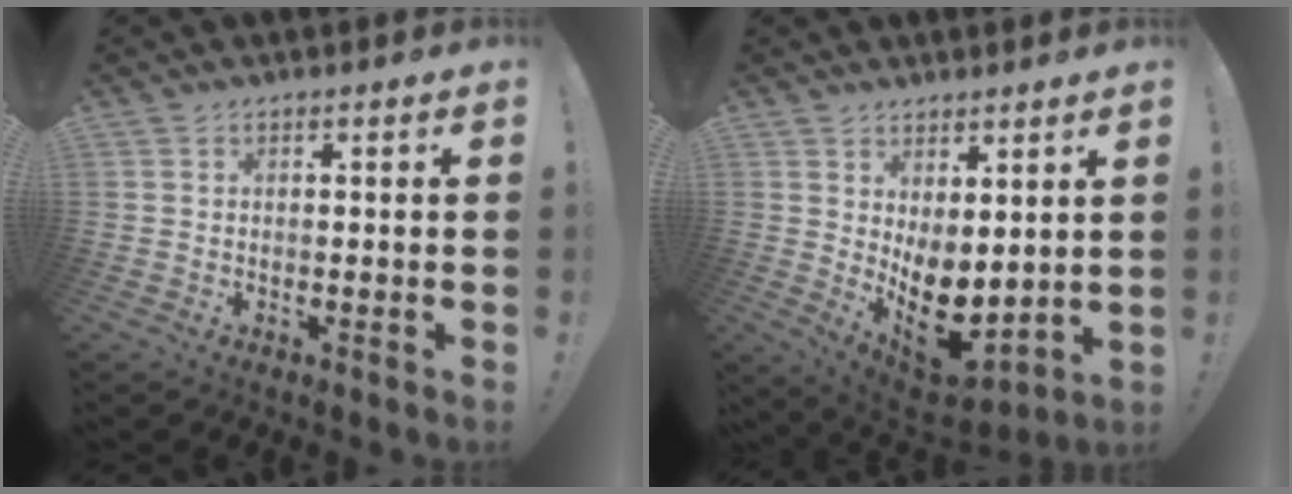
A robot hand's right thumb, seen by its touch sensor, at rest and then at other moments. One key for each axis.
{"total": 11.5, "fx": -0.8, "fy": 6.8, "fz": 9.2, "tx": -0.113, "ty": -0.020, "tz": 0.006}